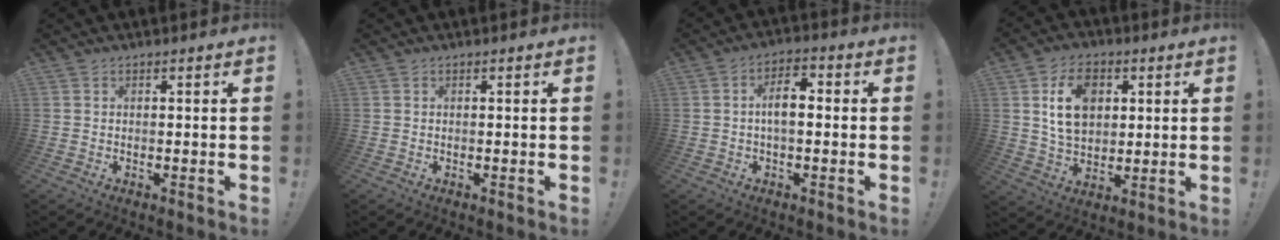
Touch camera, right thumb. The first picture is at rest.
{"total": 0.0}
{"total": 7.1, "force": [0.2, 3.5, 6.2], "torque": [-0.088, 0.006, 0.000]}
{"total": 13.0, "force": [4.2, 9.4, 7.9], "torque": [-0.119, 0.000, 0.078]}